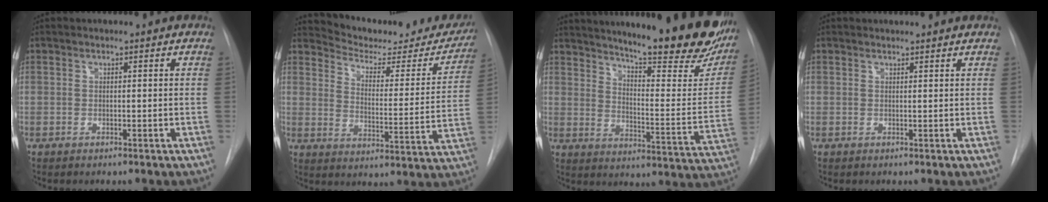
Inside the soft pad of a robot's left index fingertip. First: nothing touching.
{"total": 18.5, "force": [17.2, 4.4, 5.0], "torque": [-0.054, -0.052, 0.214]}
{"total": 29.0, "force": [23.0, 4.7, 17.0], "torque": [-0.229, -0.078, 0.292]}
{"total": 2.3, "force": [2.3, 0.0, 0.3], "torque": [-0.008, 0.009, 0.023]}